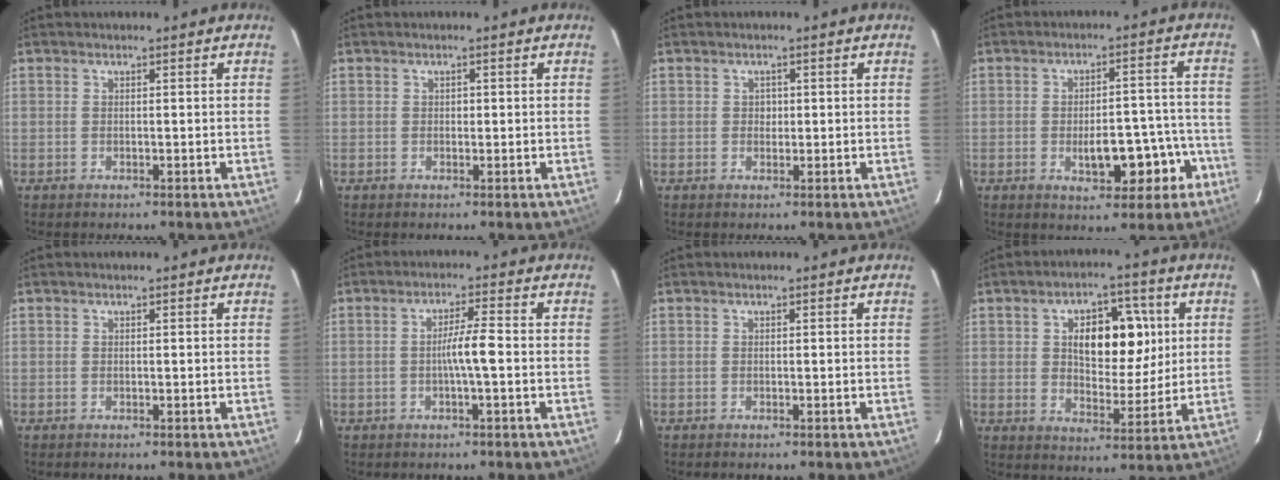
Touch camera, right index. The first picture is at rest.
{"total": 0.6, "force": [0.0, 0.4, 0.4], "torque": [-0.005, 0.002, -0.001]}
{"total": 1.1, "force": [0.1, 1.0, 0.6], "torque": [-0.008, 0.002, 0.001]}
{"total": 9.2, "force": [-3.7, 4.3, 7.3], "torque": [-0.090, 0.030, -0.037]}
{"total": 0.0}
{"total": 4.2, "force": [-0.7, -0.1, 4.1], "torque": [-0.070, 0.007, -0.011]}
{"total": 0.0}
{"total": 11.2, "force": [2.9, 5.6, 9.3], "torque": [-0.141, 0.018, 0.051]}